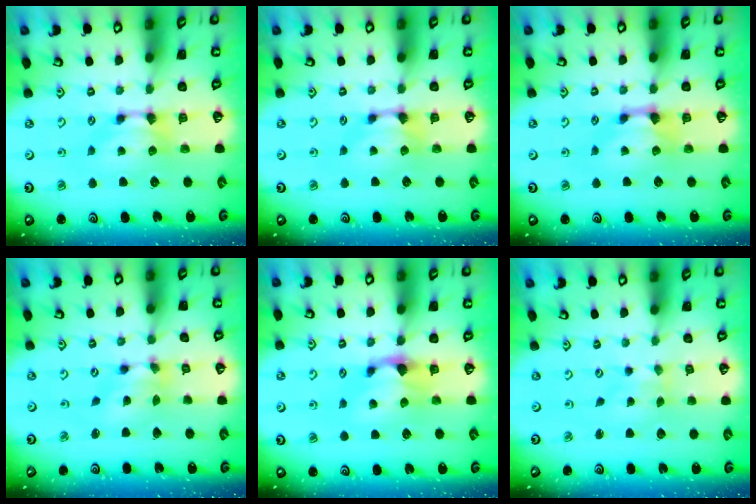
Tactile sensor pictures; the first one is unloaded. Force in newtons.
{"total": 1.1, "press": 0.4, "slide": 1.0}
{"total": 0.8, "press": 0.2, "slide": 0.7}
{"total": 4.3, "press": 3.9, "slide": 1.9}
{"total": 2.7, "press": 2.6, "slide": 0.8}
{"total": 3.0, "press": 2.9, "slide": 0.8}